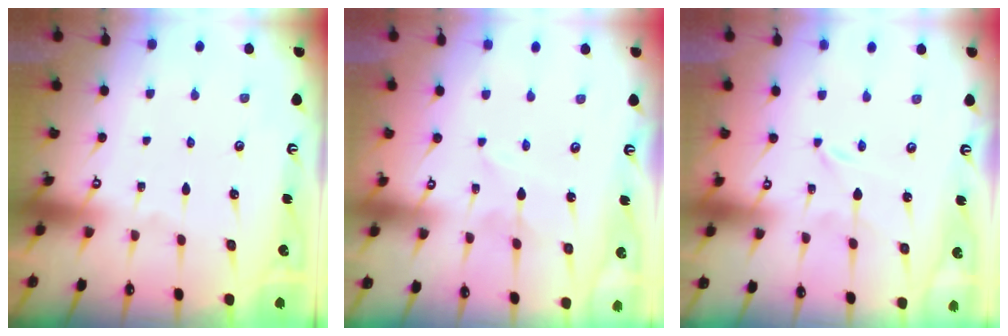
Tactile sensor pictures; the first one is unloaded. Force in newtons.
{"total": 2.3, "press": 2.3, "slide": 0.2}
{"total": 0.0}